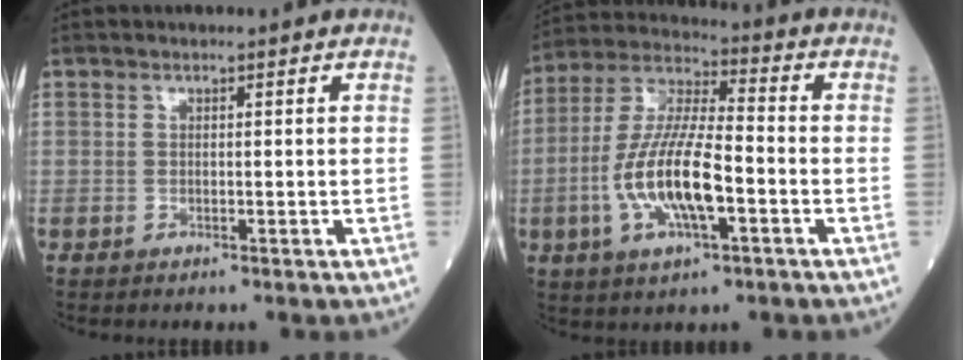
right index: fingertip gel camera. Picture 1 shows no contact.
{"total": 13.9, "force": [-3.5, 3.5, 13.0], "torque": [-0.271, 0.001, -0.065]}